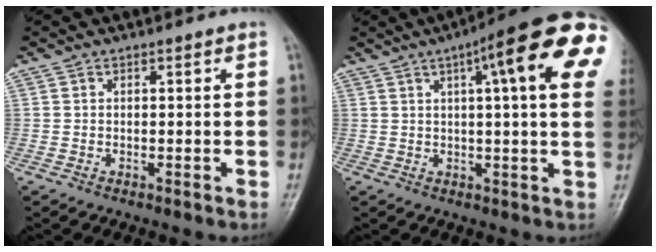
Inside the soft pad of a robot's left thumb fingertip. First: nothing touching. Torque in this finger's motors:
{"motor_torque": [1.48, 1.06, 2.02, -0.75, 0.42]}